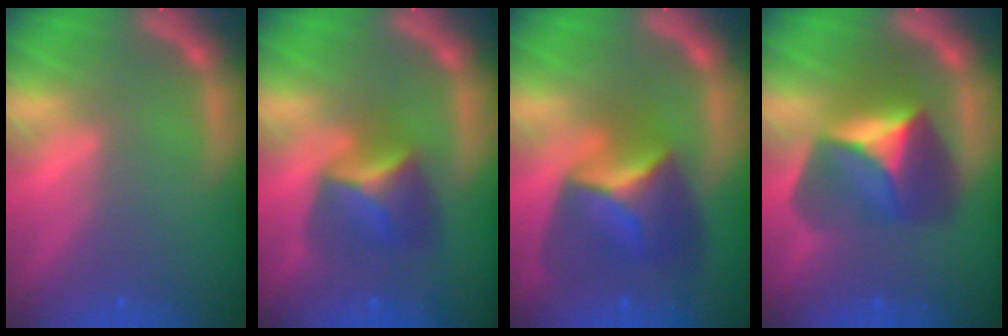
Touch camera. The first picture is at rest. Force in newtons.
{"total": 4.9}
{"total": 7.4}
{"total": 7.4}